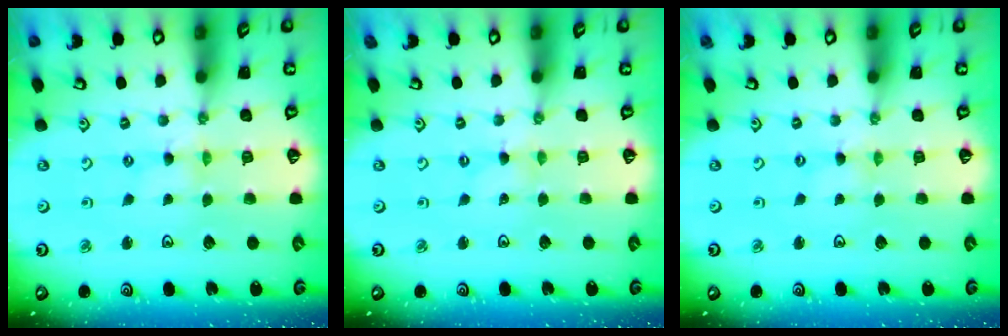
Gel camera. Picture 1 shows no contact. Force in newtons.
{"total": 0.0}
{"total": 0.0}